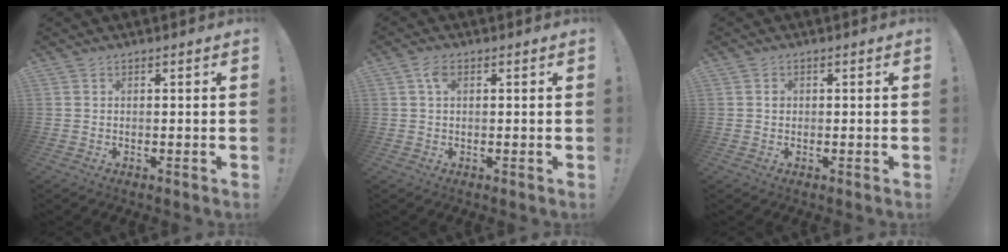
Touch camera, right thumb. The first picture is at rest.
{"total": 3.4, "force": [1.1, 1.9, 2.6], "torque": [-0.049, 0.003, 0.019]}
{"total": 0.7, "force": [-0.1, 0.7, 0.2], "torque": [0.001, 0.002, -0.002]}